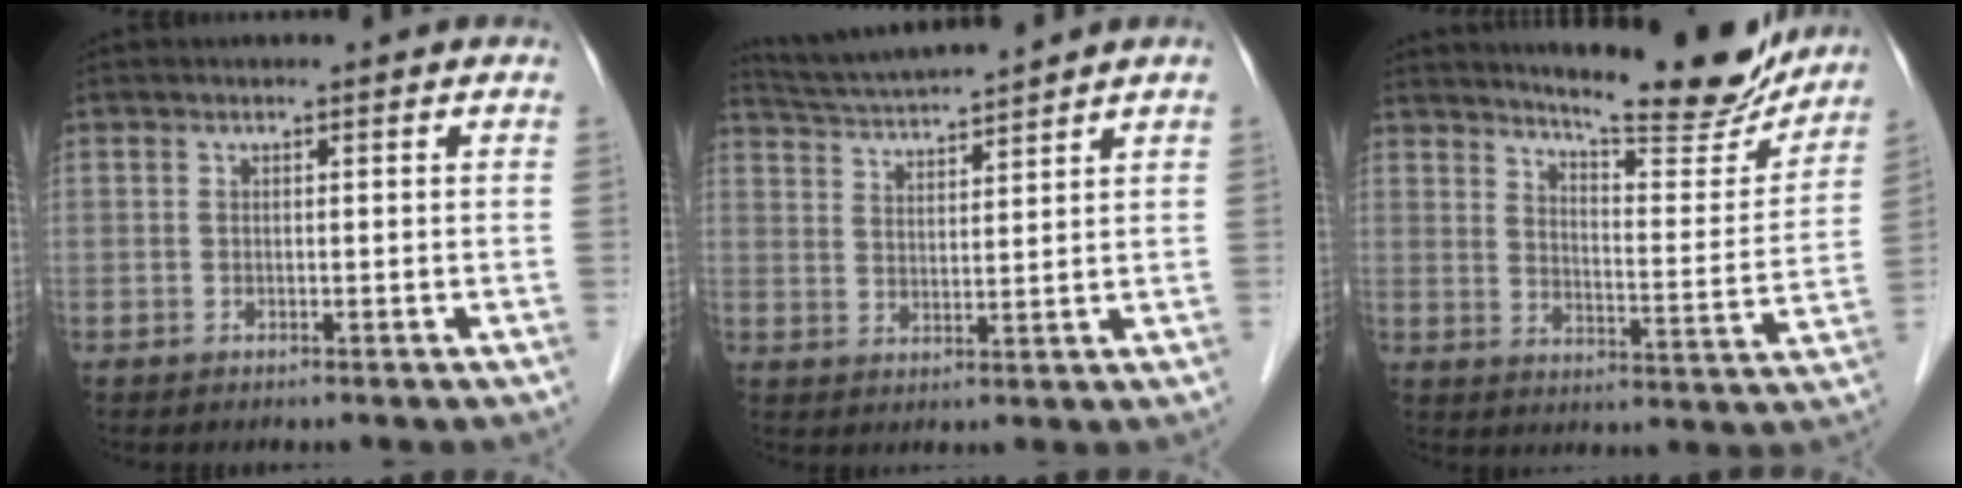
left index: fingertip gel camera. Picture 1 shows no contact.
{"total": 8.6, "force": [8.1, -1.2, 2.6], "torque": [-0.056, 0.017, 0.147]}
{"total": 17.2, "force": [15.7, 2.0, 6.7], "torque": [-0.096, -0.049, 0.205]}